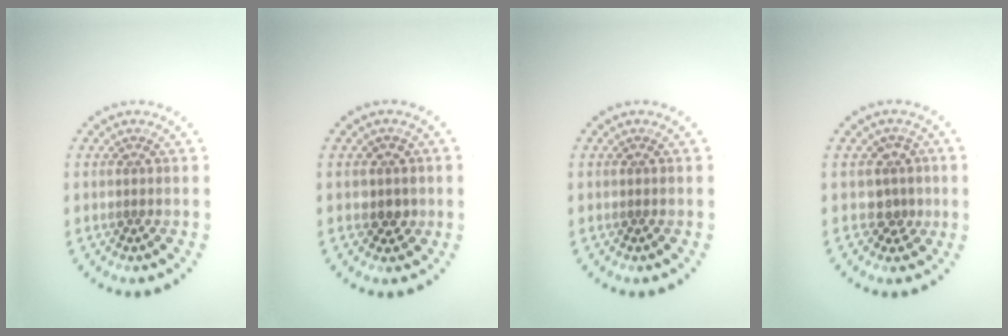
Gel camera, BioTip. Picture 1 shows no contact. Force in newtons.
{"total": 1.8, "press": 1.6, "slide": 0.9}
{"total": 0.0}
{"total": 2.1, "press": 1.6, "slide": 1.4}